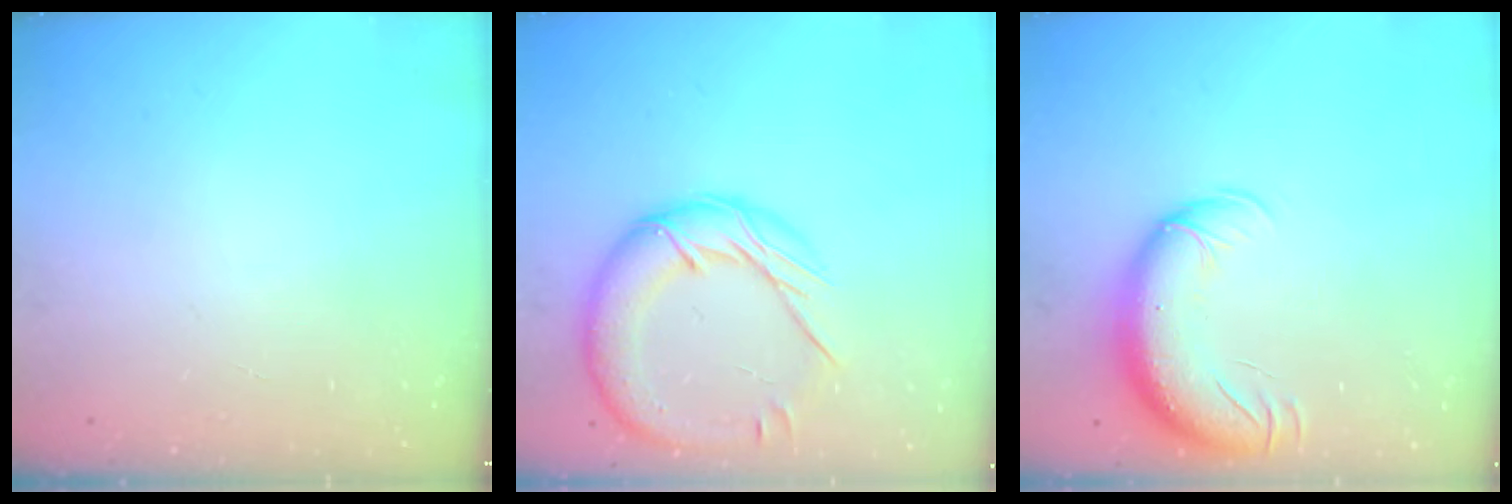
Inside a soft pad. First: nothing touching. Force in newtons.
{"total": 17.9, "press": 17.8, "slide": 1.8}
{"total": 13.9, "press": 13.5, "slide": 3.1}